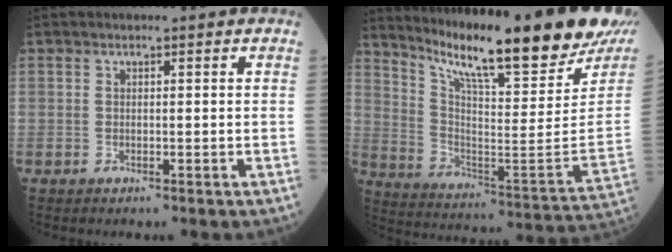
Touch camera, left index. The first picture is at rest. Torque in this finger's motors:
{"motor_torque": [0.35, -0.54, 0.89, 0.21]}